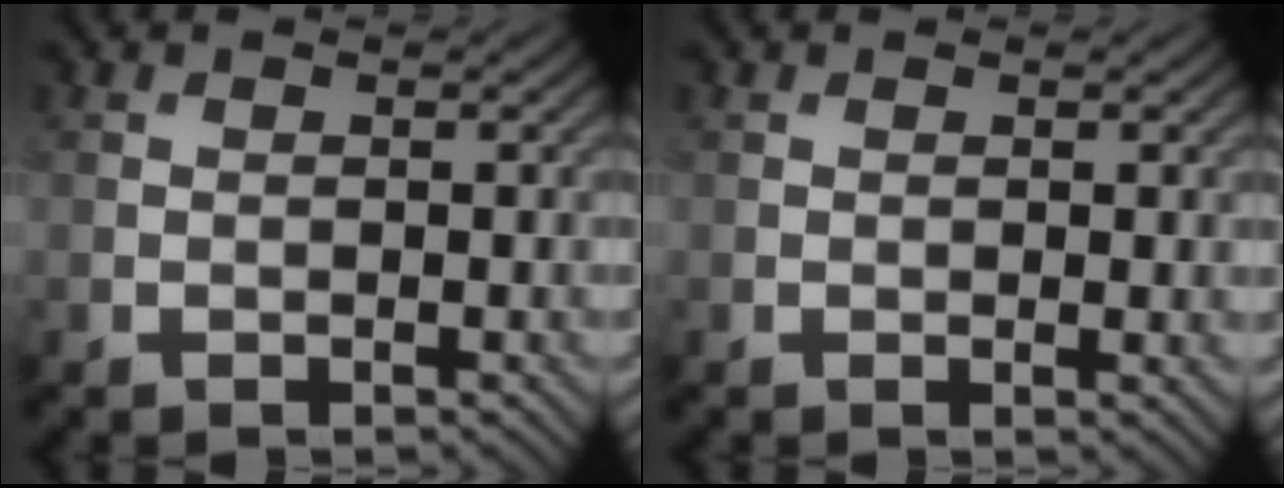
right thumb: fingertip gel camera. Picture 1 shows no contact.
{"total": 0.8, "force": [0.3, 0.2, 0.7], "torque": [-0.007, -0.004, 0.005]}